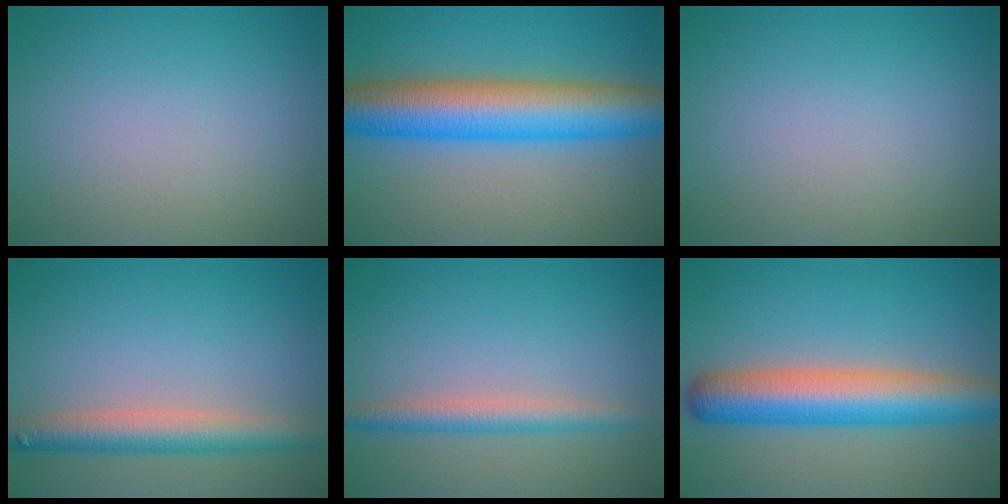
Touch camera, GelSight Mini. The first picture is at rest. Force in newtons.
{"total": 10.5, "press": 10.5, "slide": 0.2}
{"total": 0.0}
{"total": 4.3, "press": 4.3, "slide": 0.2}
{"total": 2.7, "press": 2.7, "slide": 0.0}
{"total": 8.0, "press": 8.0, "slide": 0.3}